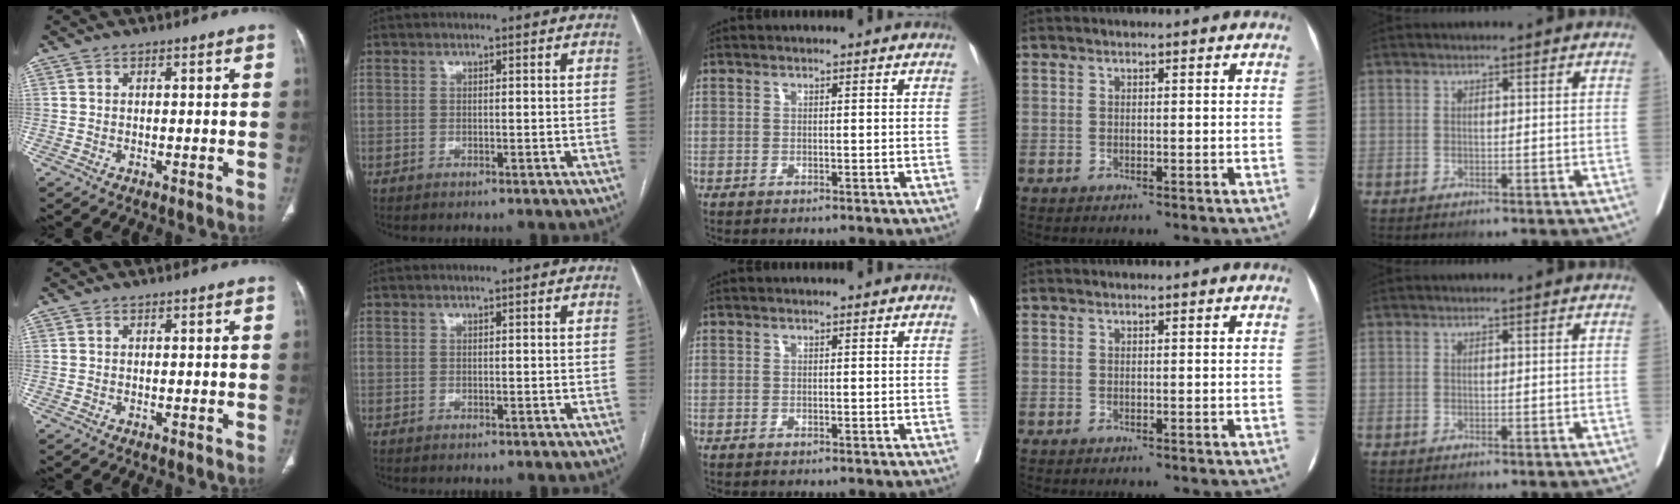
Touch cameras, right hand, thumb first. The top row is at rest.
{}